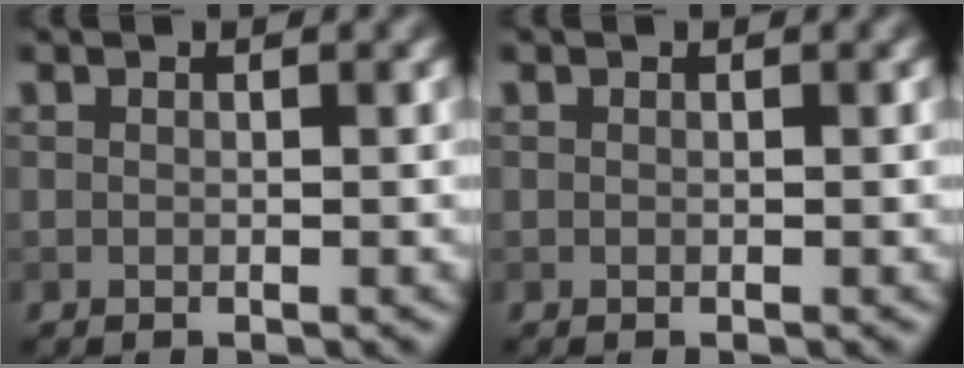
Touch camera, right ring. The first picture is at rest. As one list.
[{"total": 0.0}]